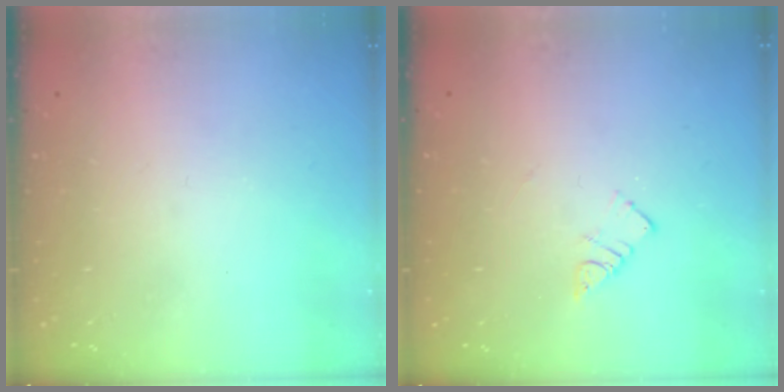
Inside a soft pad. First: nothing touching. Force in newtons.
{"total": 3.9, "press": 3.9, "slide": 0.4}